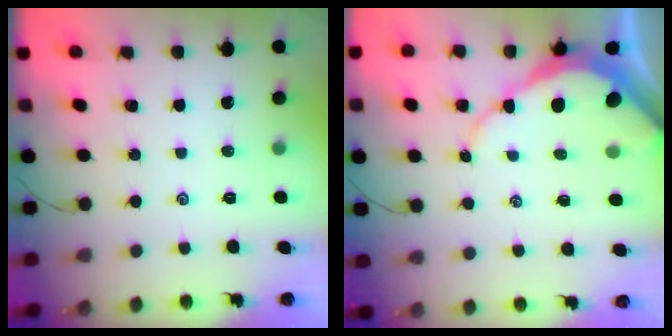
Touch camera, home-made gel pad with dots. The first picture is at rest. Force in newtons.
{"total": 8.4, "press": 8.3, "slide": 0.8}